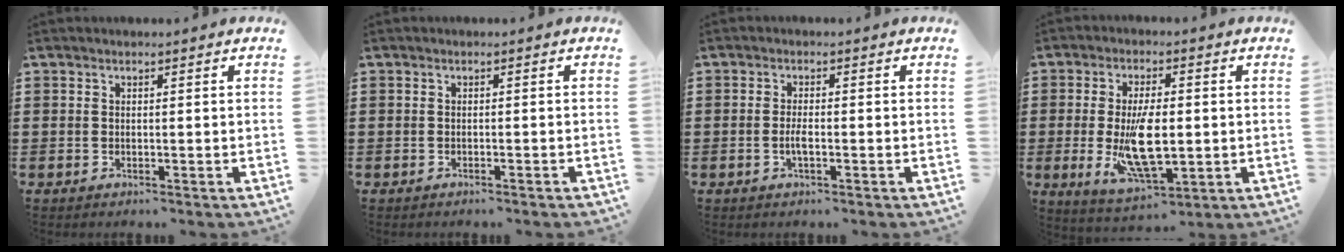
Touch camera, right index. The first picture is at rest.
{"total": 0.6, "force": [-0.6, 0.1, 0.2], "torque": [-0.005, -0.002, -0.012]}
{"total": 2.3, "force": [-0.7, 0.6, 2.1], "torque": [-0.046, -0.002, -0.015]}
{"total": 10.2, "force": [-0.9, 4.3, 9.2], "torque": [-0.183, -0.012, -0.016]}